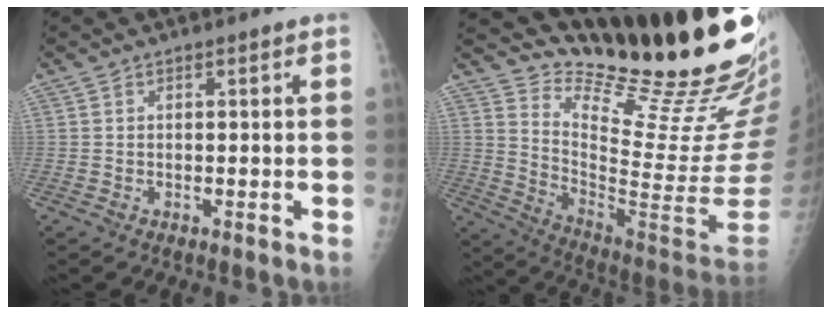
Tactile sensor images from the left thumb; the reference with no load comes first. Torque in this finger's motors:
{"motor_torque": [0.58, -0.15, 0.32, -2.45, 0.10]}